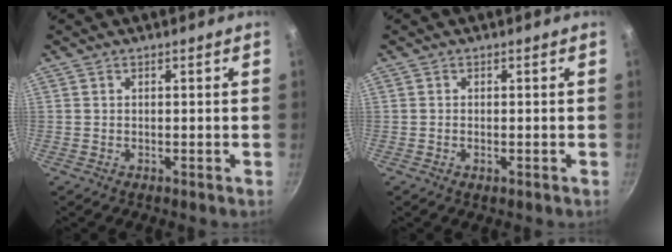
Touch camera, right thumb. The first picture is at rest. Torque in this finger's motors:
{"motor_torque": [-0.08, -0.02, -0.42, 0.19, 0.10]}